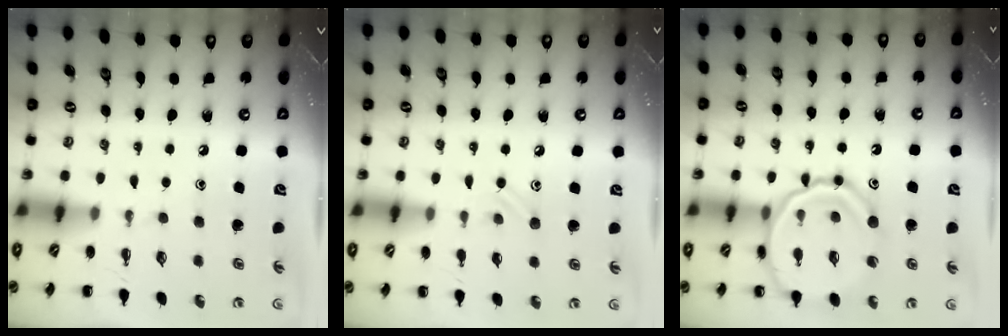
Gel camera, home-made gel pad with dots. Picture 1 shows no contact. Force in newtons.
{"total": 7.0, "press": 6.8, "slide": 1.9}
{"total": 16.0, "press": 16.0, "slide": 1.3}